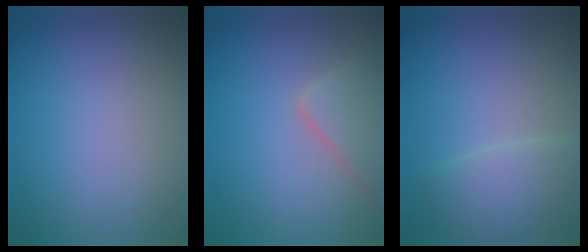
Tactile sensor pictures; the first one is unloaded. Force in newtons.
{"total": 3.3, "press": 3.3, "slide": 0.2}
{"total": 3.3, "press": 3.3, "slide": 0.1}